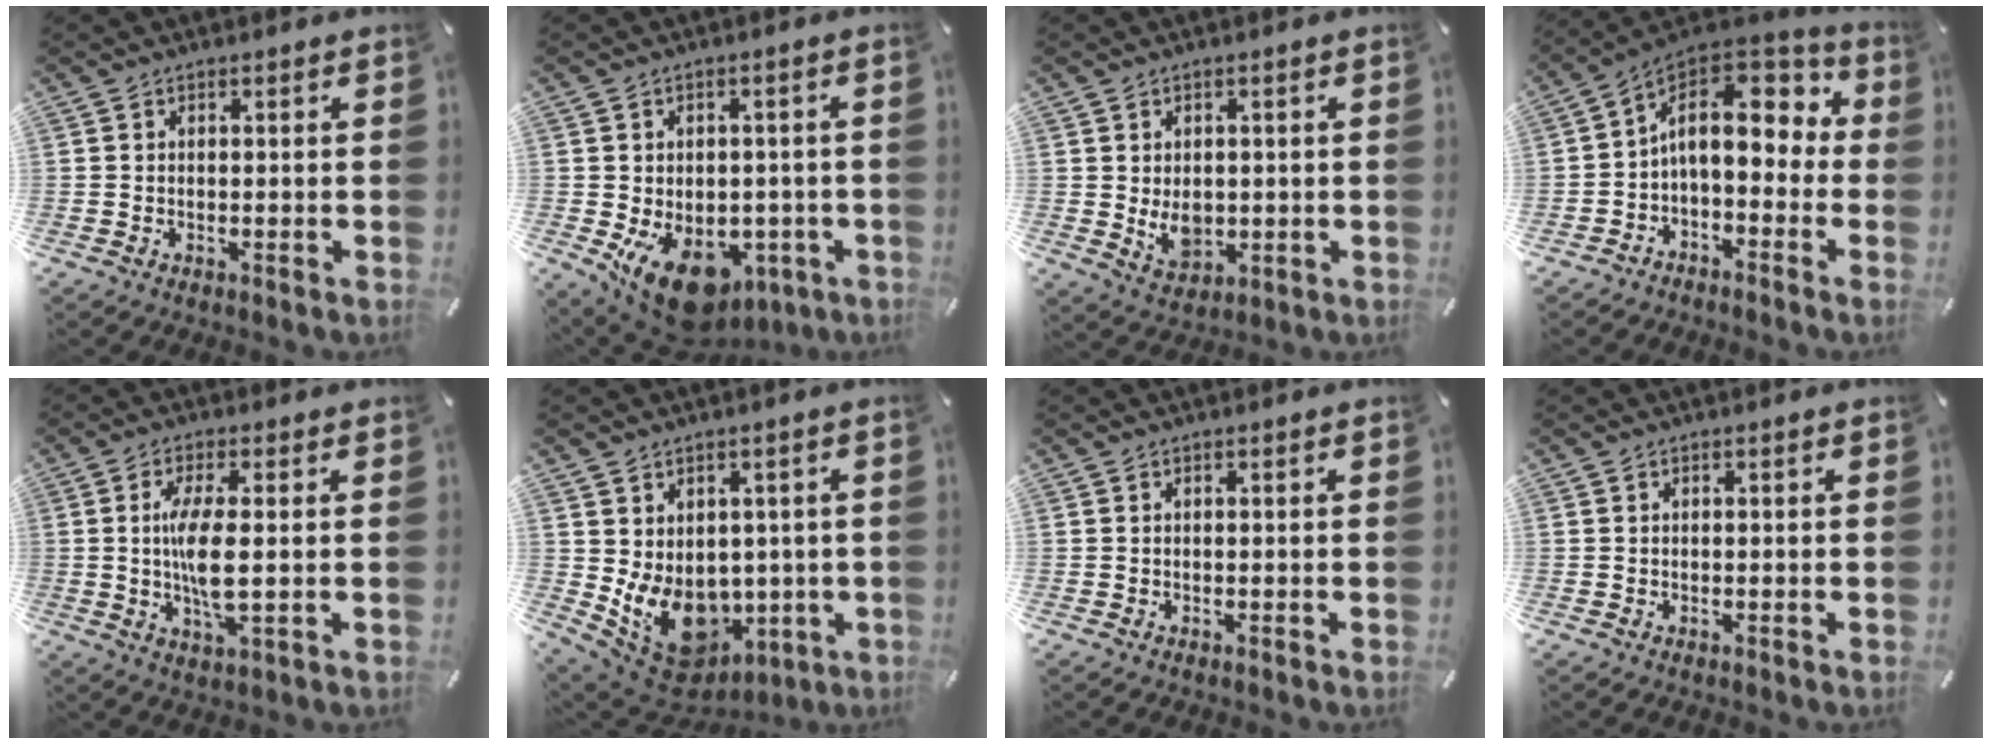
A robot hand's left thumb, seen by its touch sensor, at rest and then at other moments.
{"total": 11.8, "force": [-5.5, 7.7, 7.1], "torque": [-0.107, 0.026, -0.088]}
{"total": 6.0, "force": [-0.2, 4.8, 3.6], "torque": [-0.053, -0.006, -0.002]}
{"total": 13.0, "force": [3.1, 8.1, 9.6], "torque": [-0.151, -0.015, 0.053]}
{"total": 8.8, "force": [0.3, 2.4, 8.5], "torque": [-0.180, -0.012, 0.000]}
{"total": 11.6, "force": [-1.1, 9.9, 5.9], "torque": [-0.098, -0.025, -0.008]}
{"total": 0.0}
{"total": 0.0}